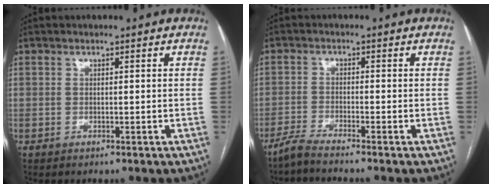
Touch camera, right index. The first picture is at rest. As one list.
[{"total": 3.4, "force": [-3.1, -0.9, 1.1], "torque": [-0.030, -0.011, -0.065]}]